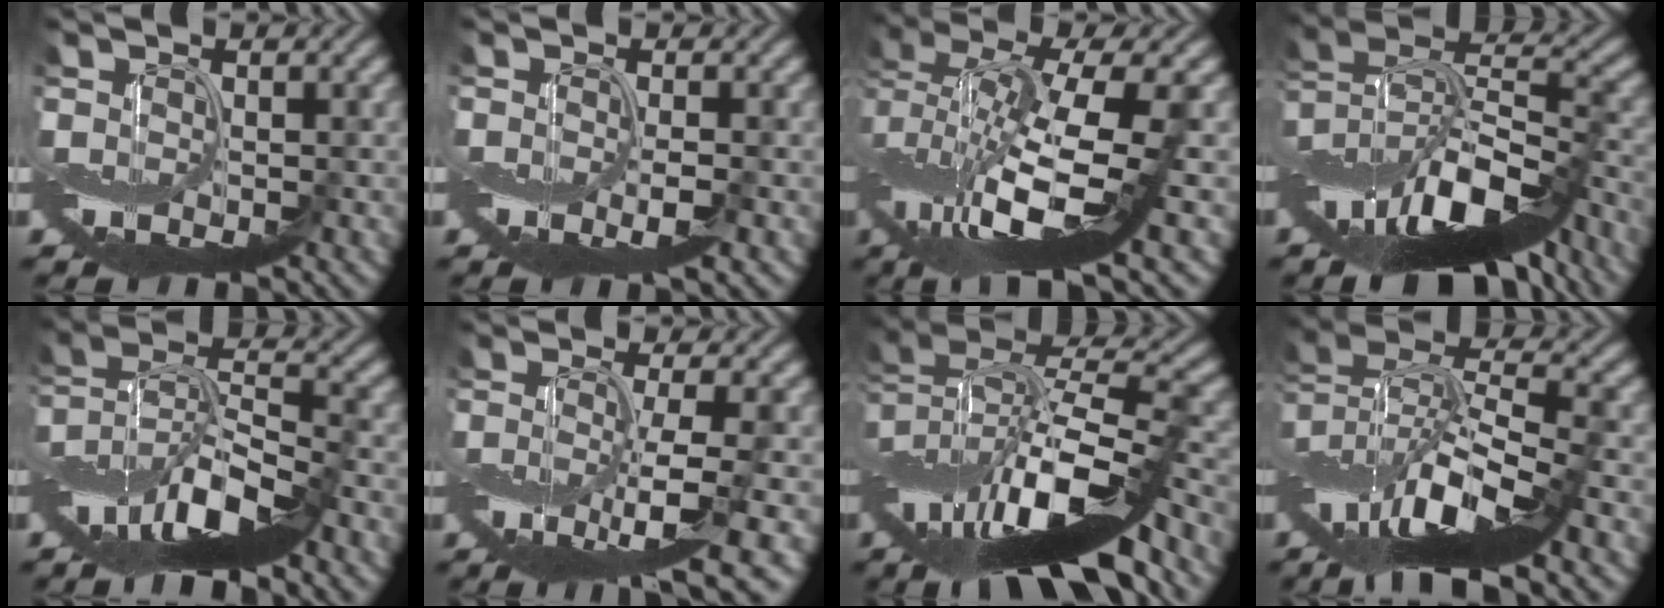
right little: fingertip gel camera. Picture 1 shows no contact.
{"total": 1.4, "force": [-0.6, -0.3, 1.3], "torque": [-0.025, -0.002, -0.013]}
{"total": 12.2, "force": [-0.8, 3.7, 11.6], "torque": [-0.231, -0.006, -0.009]}
{"total": 14.0, "force": [-8.2, 5.2, 10.1], "torque": [-0.183, 0.017, -0.139]}
{"total": 10.4, "force": [-6.1, 3.0, 7.9], "torque": [-0.139, 0.010, -0.122]}
{"total": 6.7, "force": [-2.7, 0.7, 6.0], "torque": [-0.106, -0.012, -0.054]}
{"total": 13.9, "force": [-5.5, 4.7, 11.9], "torque": [-0.201, 0.025, -0.096]}
{"total": 12.1, "force": [-5.3, 3.4, 10.4], "torque": [-0.189, 0.011, -0.096]}